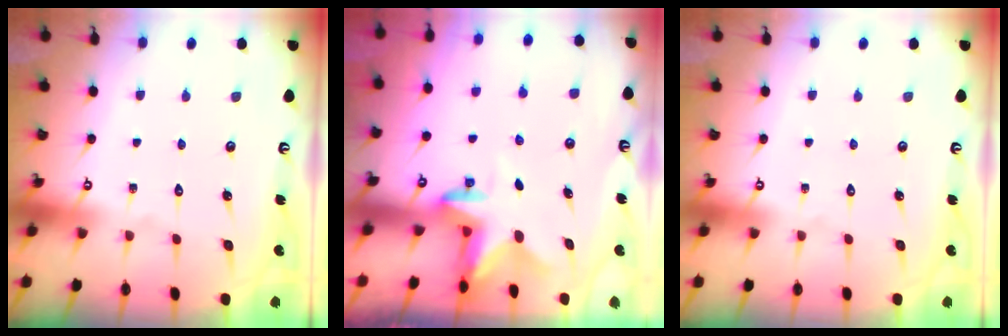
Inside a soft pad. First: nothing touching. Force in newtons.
{"total": 2.7, "press": 2.6, "slide": 0.5}
{"total": 0.0}